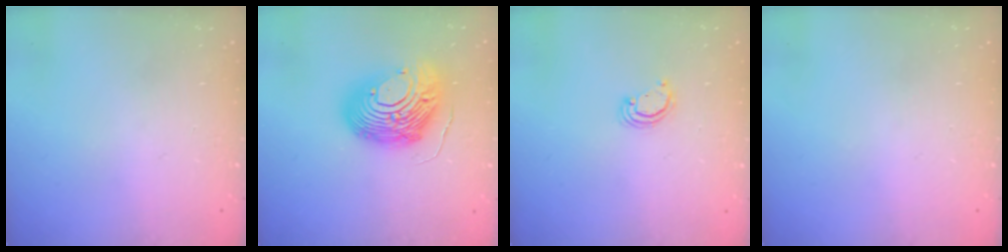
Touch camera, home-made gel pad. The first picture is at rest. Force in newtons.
{"total": 21.5, "press": 21.4, "slide": 2.2}
{"total": 2.0, "press": 2.0, "slide": 0.2}
{"total": 0.0}